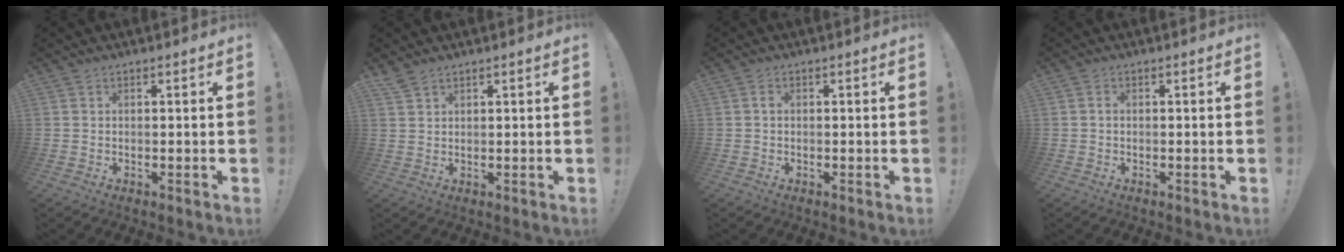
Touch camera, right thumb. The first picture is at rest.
{"total": 2.6, "force": [2.2, 0.6, 1.2], "torque": [-0.020, -0.015, 0.041]}
{"total": 1.1, "force": [-0.2, 0.9, 0.6], "torque": [-0.017, 0.007, -0.003]}
{"total": 0.7, "force": [-0.3, 0.5, 0.4], "torque": [-0.014, 0.005, -0.005]}